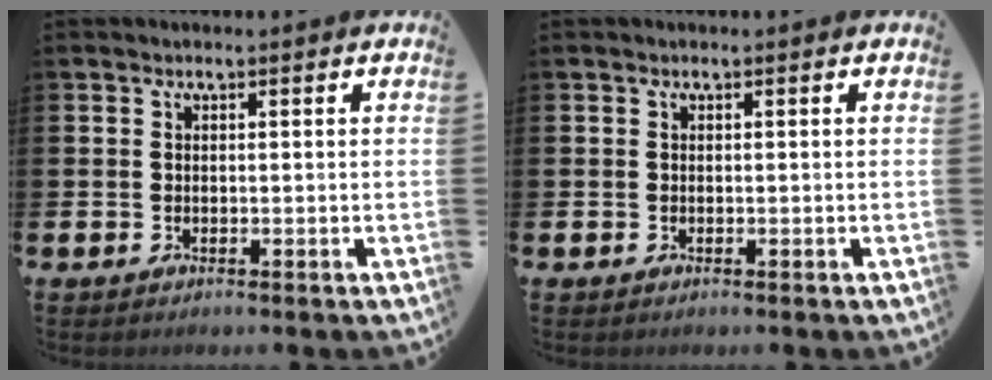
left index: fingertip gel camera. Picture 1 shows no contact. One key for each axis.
{"total": 0.0}